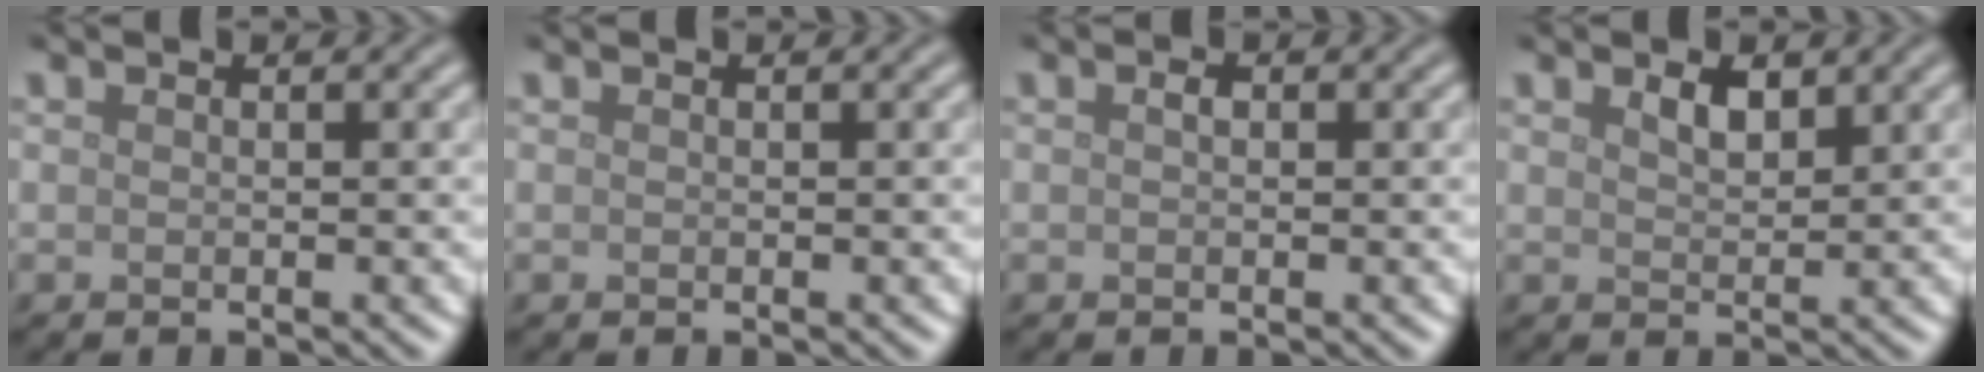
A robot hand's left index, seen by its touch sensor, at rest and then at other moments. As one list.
[{"total": 0.0}, {"total": 0.7, "force": [0.1, 0.5, 0.6], "torque": [-0.011, 0.000, 0.001]}, {"total": 1.8, "force": [1.2, 0.8, 1.1], "torque": [-0.021, 0.000, 0.024]}]